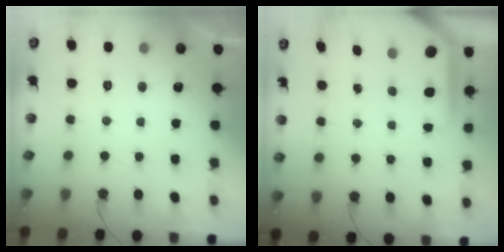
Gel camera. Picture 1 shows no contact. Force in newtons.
{"total": 6.4, "press": 6.4, "slide": 0.5}